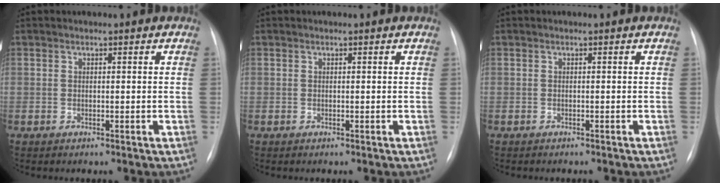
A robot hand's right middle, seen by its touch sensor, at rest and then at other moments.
{"total": 0.0}
{"total": 1.1, "force": [-1.0, 0.4, 0.3], "torque": [-0.005, -0.001, -0.012]}